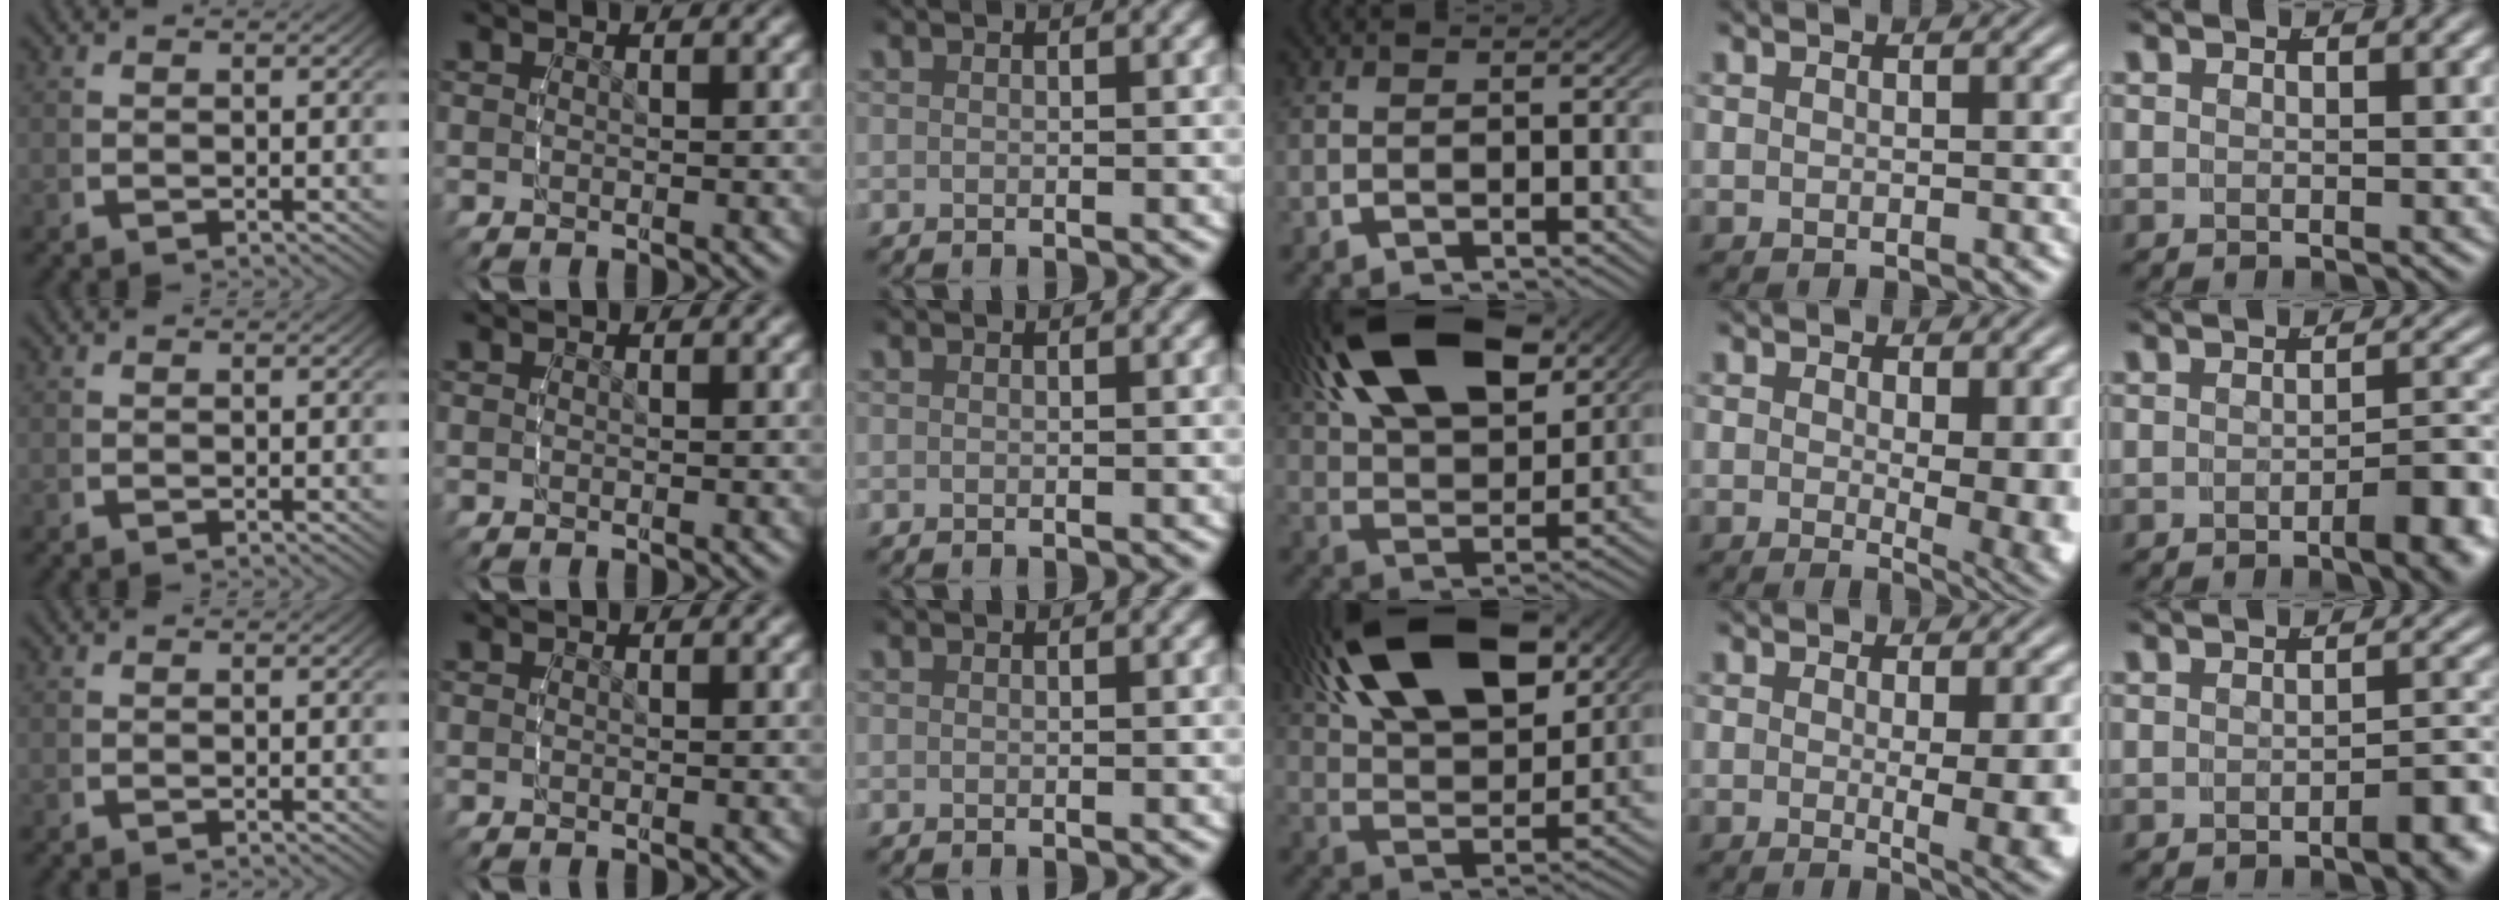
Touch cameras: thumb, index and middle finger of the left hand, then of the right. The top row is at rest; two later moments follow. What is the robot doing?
{"motion": "lift_and_place", "object": "screwdriver"}